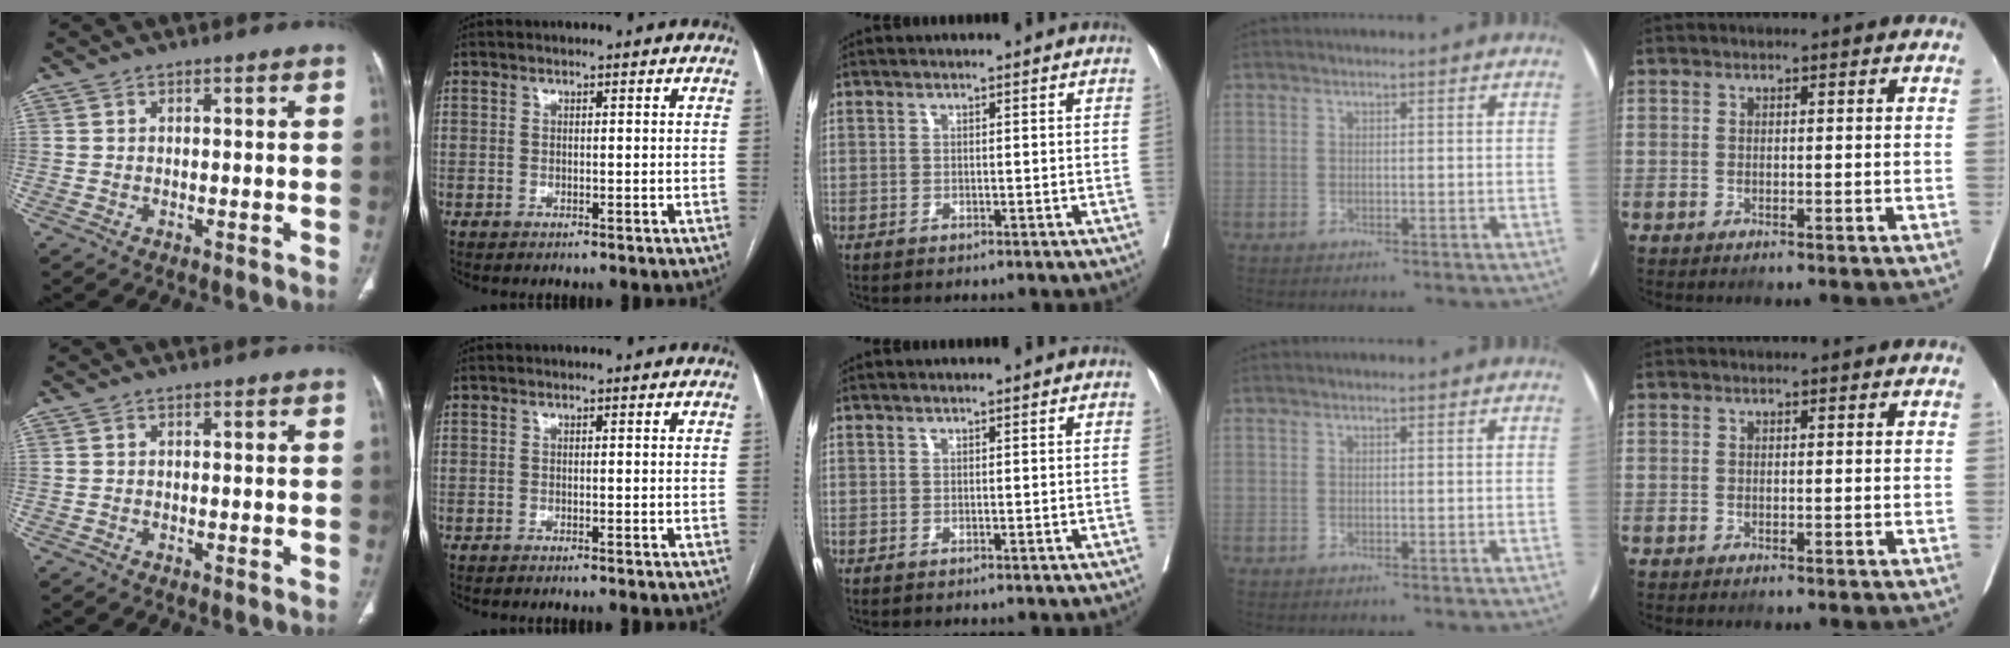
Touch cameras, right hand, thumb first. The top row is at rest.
{"index": {"total": 1.4, "force": [-1.3, 0.0, 0.6], "torque": [-0.006, -0.001, -0.018]}}